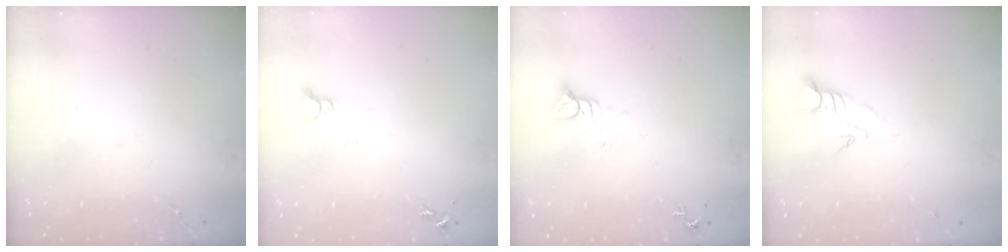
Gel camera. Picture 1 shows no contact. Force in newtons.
{"total": 2.5, "press": 2.5, "slide": 0.1}
{"total": 5.6, "press": 5.6, "slide": 0.4}
{"total": 3.9, "press": 3.9, "slide": 0.3}